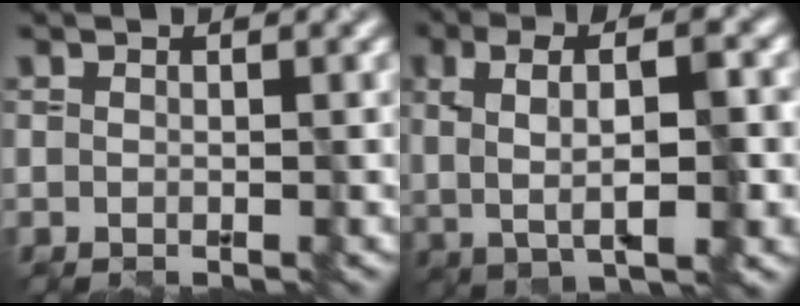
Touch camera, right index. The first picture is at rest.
{"total": 6.0, "force": [0.0, 1.9, 5.7], "torque": [-0.105, -0.004, 0.005]}